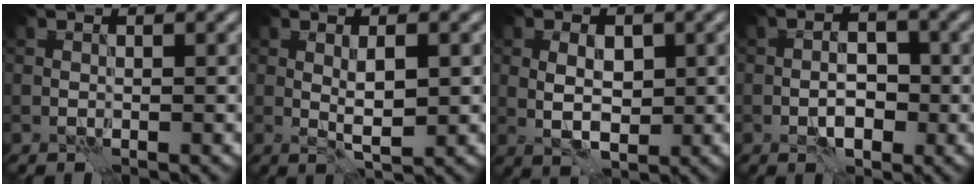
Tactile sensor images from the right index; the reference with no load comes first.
{"total": 2.6, "force": [0.4, 0.7, 2.5], "torque": [-0.048, -0.004, 0.009]}
{"total": 3.4, "force": [0.2, 2.1, 2.7], "torque": [-0.048, 0.000, 0.005]}
{"total": 3.1, "force": [-1.2, 1.6, 2.5], "torque": [-0.034, 0.006, -0.026]}